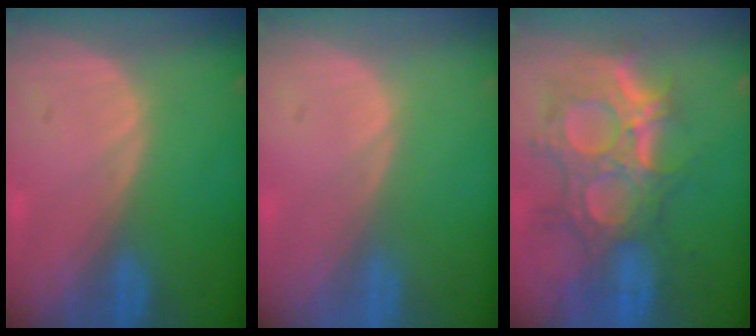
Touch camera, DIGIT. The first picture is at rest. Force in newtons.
{"total": 0.0}
{"total": 12.0, "press": 10.7, "slide": 5.3}